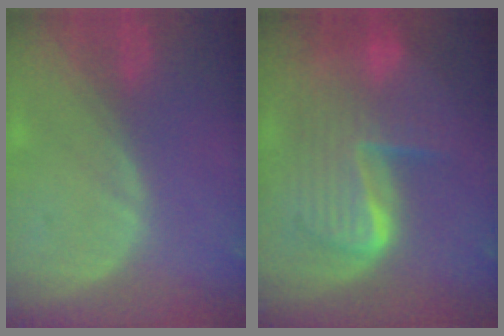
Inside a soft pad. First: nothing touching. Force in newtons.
{"total": 10.3, "press": 10.2, "slide": 1.0}